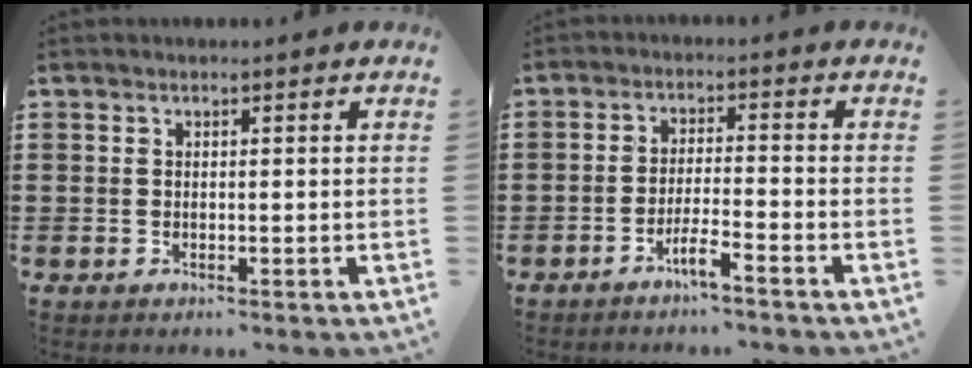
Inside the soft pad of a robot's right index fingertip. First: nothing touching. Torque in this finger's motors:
{"motor_torque": [-0.05, 0.08, -0.53, -0.12]}